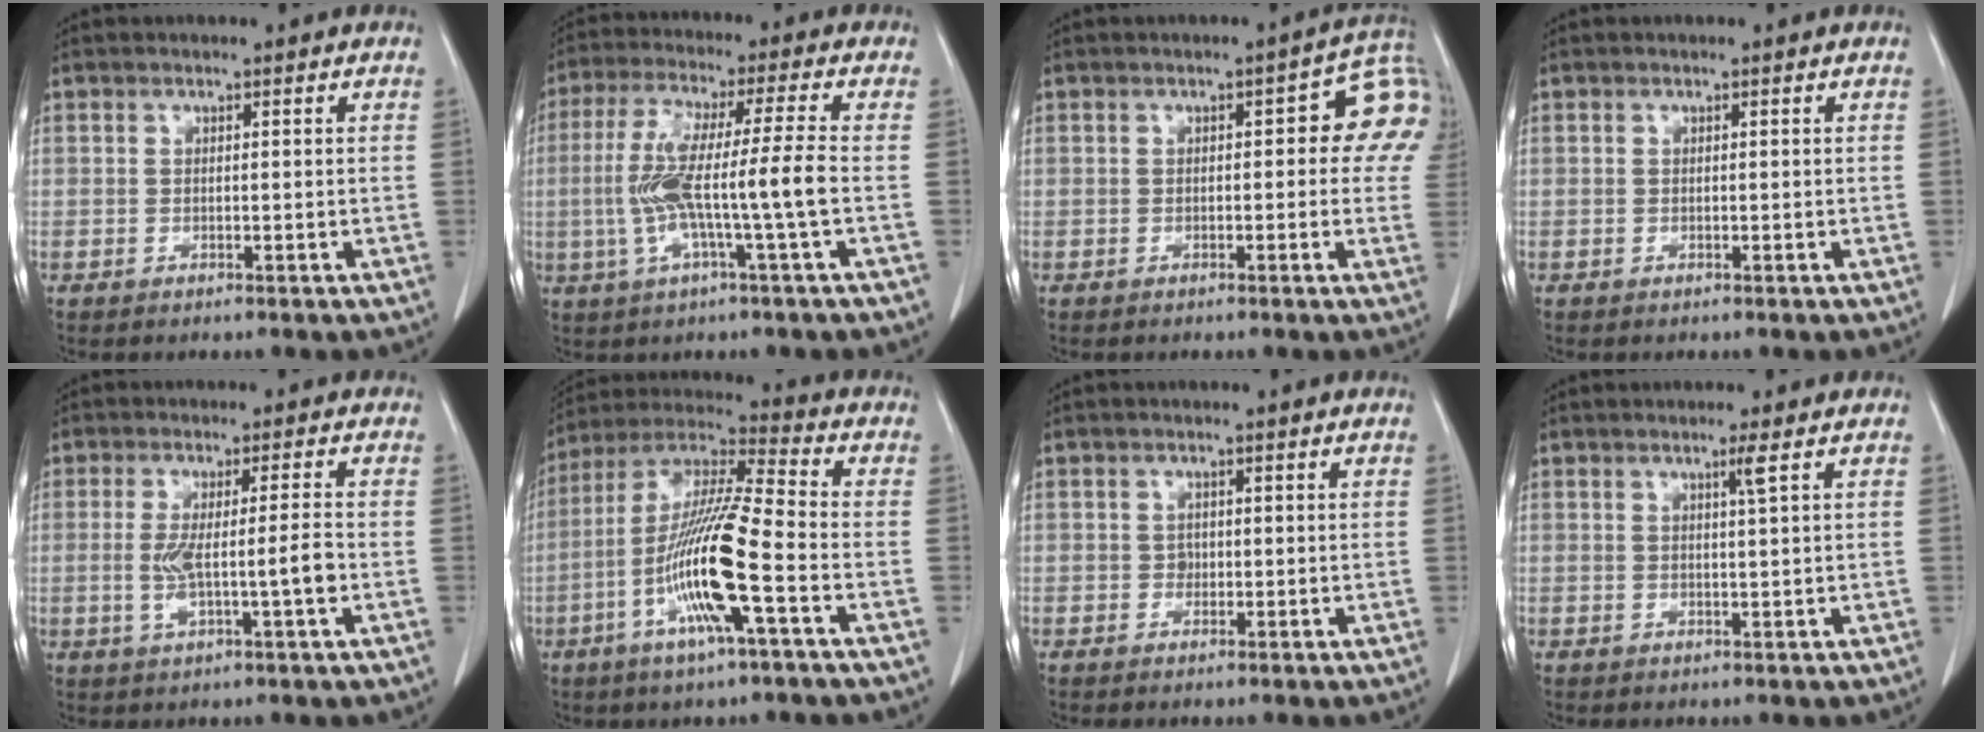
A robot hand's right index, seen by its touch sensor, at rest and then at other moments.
{"total": 11.2, "force": [-1.9, -0.7, 11.0], "torque": [-0.221, 0.009, -0.037]}
{"total": 8.4, "force": [1.4, 3.4, 7.6], "torque": [-0.082, 0.027, 0.011]}
{"total": 0.0}
{"total": 6.6, "force": [-1.2, -0.1, 6.5], "torque": [-0.122, 0.001, -0.016]}
{"total": 15.5, "force": [-4.9, 0.6, 14.7], "torque": [-0.294, -0.004, -0.099]}
{"total": 1.0, "force": [-0.2, 0.9, 0.4], "torque": [-0.003, 0.004, -0.002]}
{"total": 1.6, "force": [0.8, -0.6, 1.3], "torque": [-0.029, -0.006, 0.017]}